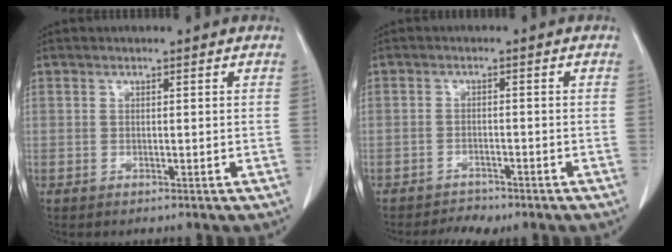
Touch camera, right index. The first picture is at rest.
{"total": 3.4, "force": [-2.9, 1.4, 0.8], "torque": [-0.012, 0.001, -0.045]}